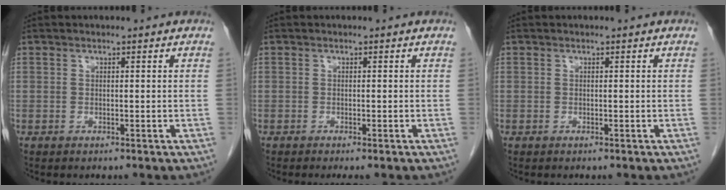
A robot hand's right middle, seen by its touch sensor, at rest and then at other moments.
{"total": 1.5, "force": [-1.3, 0.0, 0.9], "torque": [-0.014, -0.006, -0.017]}
{"total": 0.0}